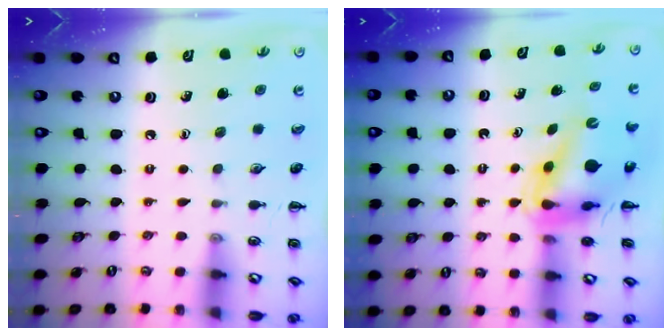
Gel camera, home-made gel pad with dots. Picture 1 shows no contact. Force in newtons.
{"total": 10.6, "press": 10.1, "slide": 3.2}